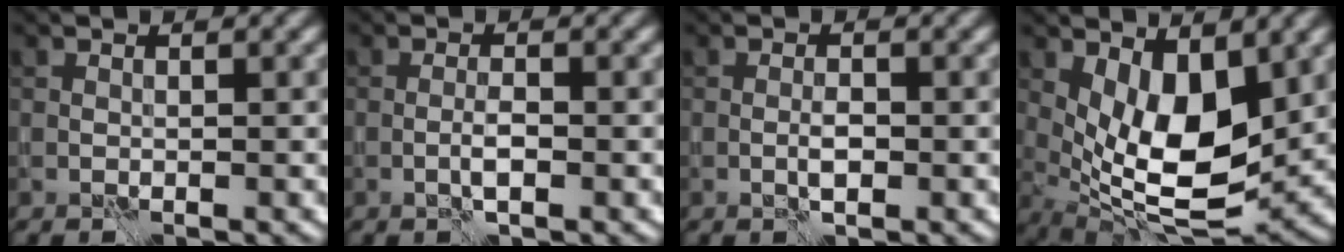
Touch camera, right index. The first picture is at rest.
{"total": 1.4, "force": [-0.8, 0.1, 1.2], "torque": [-0.022, 0.001, -0.016]}
{"total": 1.2, "force": [-0.6, 0.3, 1.0], "torque": [-0.017, 0.000, -0.013]}
{"total": 7.7, "force": [1.4, 3.4, 6.8], "torque": [-0.124, -0.016, 0.027]}